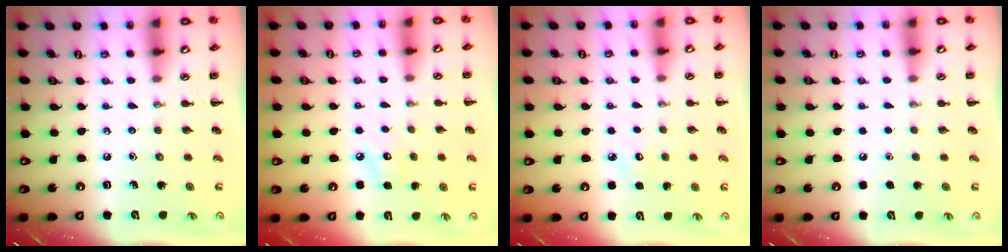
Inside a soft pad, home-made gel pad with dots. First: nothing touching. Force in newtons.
{"total": 5.1, "press": 5.0, "slide": 1.3}
{"total": 5.1, "press": 4.9, "slide": 1.5}
{"total": 1.7, "press": 1.7, "slide": 0.1}